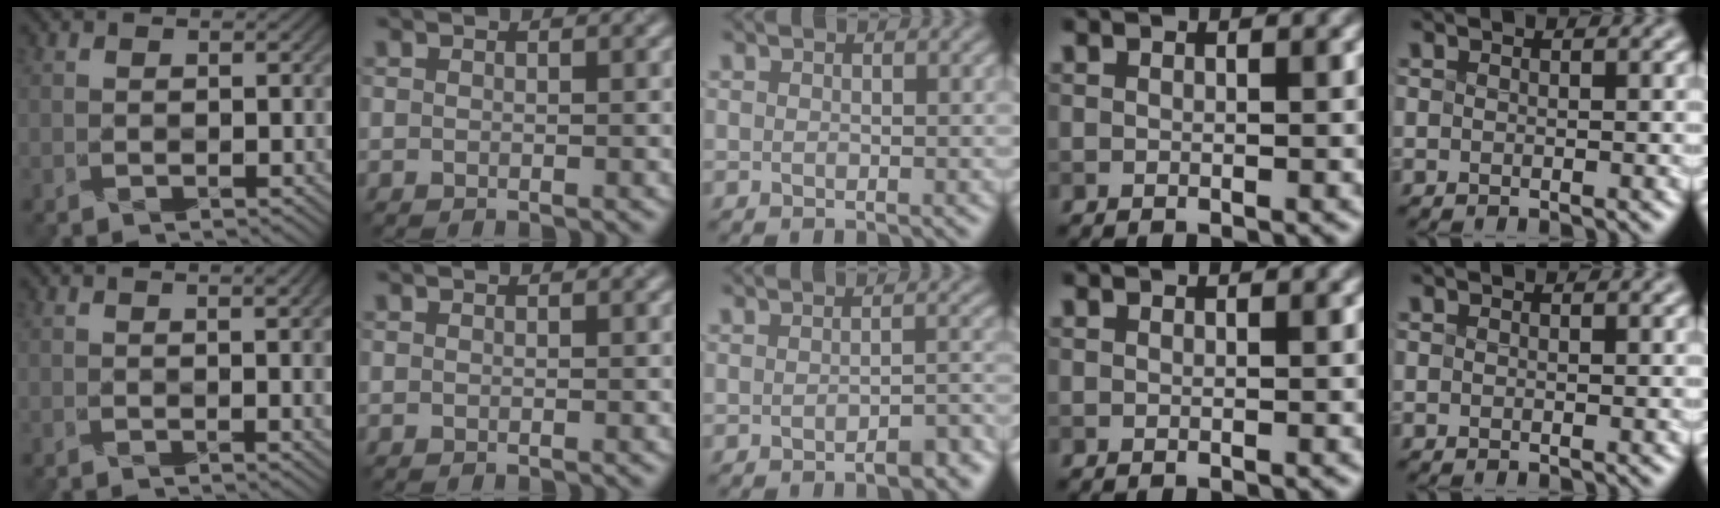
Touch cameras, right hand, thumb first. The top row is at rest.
{"thumb": {"total": 3.7, "force": [1.1, 0.7, 3.5], "torque": [-0.036, 0.008, 0.017]}, "middle": {"total": 2.7, "force": [-2.0, 0.9, 1.5], "torque": [-0.018, 0.008, -0.027]}}